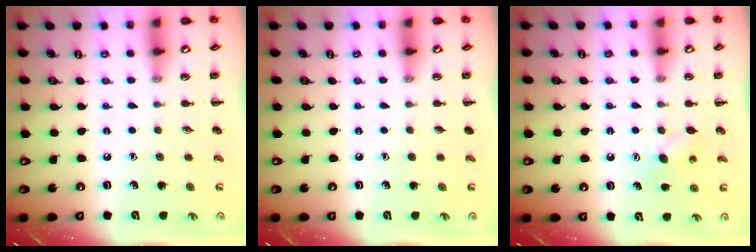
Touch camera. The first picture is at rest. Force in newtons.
{"total": 0.0}
{"total": 4.9, "press": 4.7, "slide": 1.3}